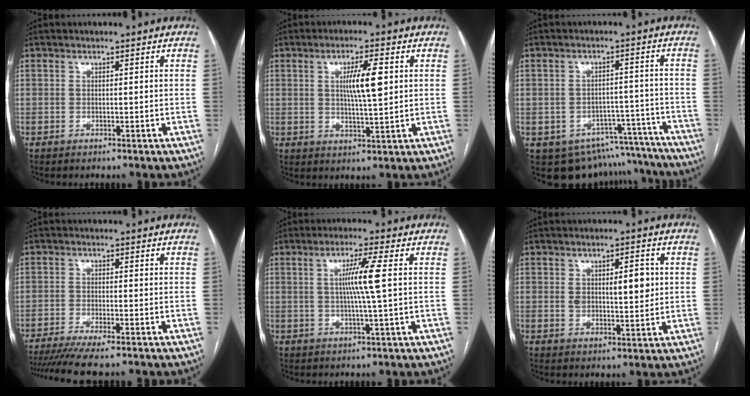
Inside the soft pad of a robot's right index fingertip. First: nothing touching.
{"total": 6.6, "force": [1.4, 0.7, 6.4], "torque": [-0.112, 0.002, 0.025]}
{"total": 14.2, "force": [-12.0, 7.2, 2.6], "torque": [-0.024, 0.041, -0.140]}
{"total": 10.8, "force": [-9.2, 0.5, 5.8], "torque": [-0.077, -0.019, -0.140]}
{"total": 6.0, "force": [0.8, -1.2, 5.8], "torque": [-0.106, 0.000, 0.016]}
{"total": 6.1, "force": [1.2, 2.3, 5.5], "torque": [-0.082, 0.006, 0.025]}